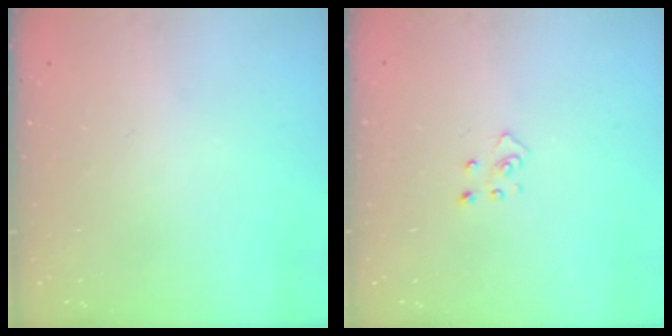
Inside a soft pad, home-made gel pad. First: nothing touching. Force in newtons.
{"total": 2.8, "press": 2.8, "slide": 0.3}